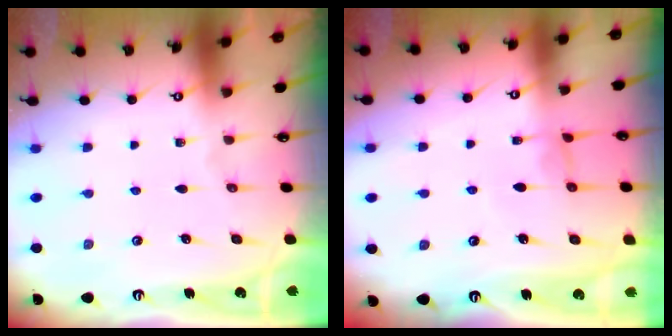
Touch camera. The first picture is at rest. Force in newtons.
{"total": 0.7, "press": 0.3, "slide": 0.6}